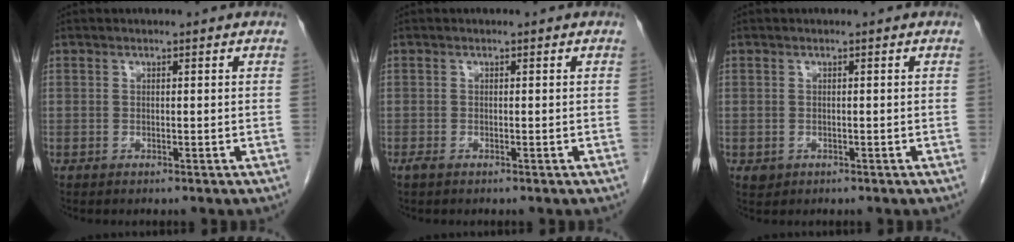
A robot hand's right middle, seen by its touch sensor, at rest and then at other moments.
{"total": 0.7, "force": [-0.5, 0.2, 0.4], "torque": [-0.012, -0.002, -0.008]}
{"total": 1.0, "force": [-0.3, 0.9, 0.3], "torque": [-0.006, 0.002, 0.001]}